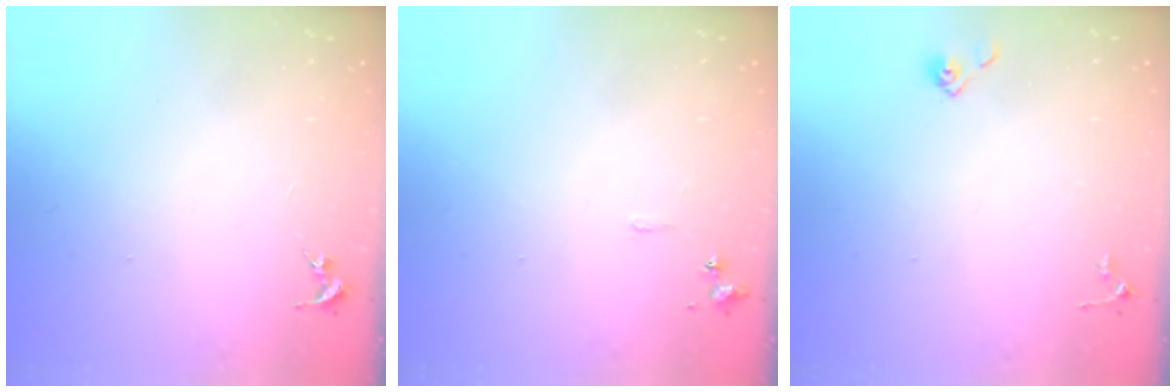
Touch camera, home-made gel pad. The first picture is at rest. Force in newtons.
{"total": 4.5, "press": 4.4, "slide": 0.6}
{"total": 3.3, "press": 3.3, "slide": 0.4}